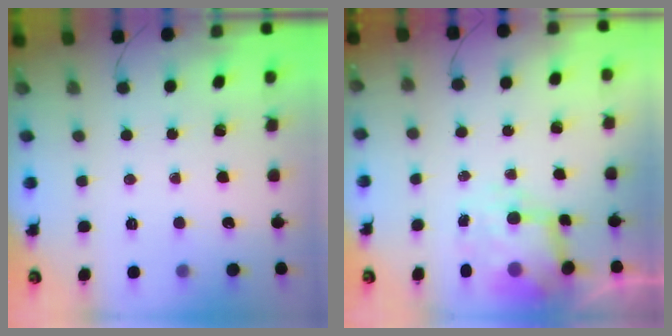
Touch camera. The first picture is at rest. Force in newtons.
{"total": 6.2, "press": 6.2, "slide": 0.5}